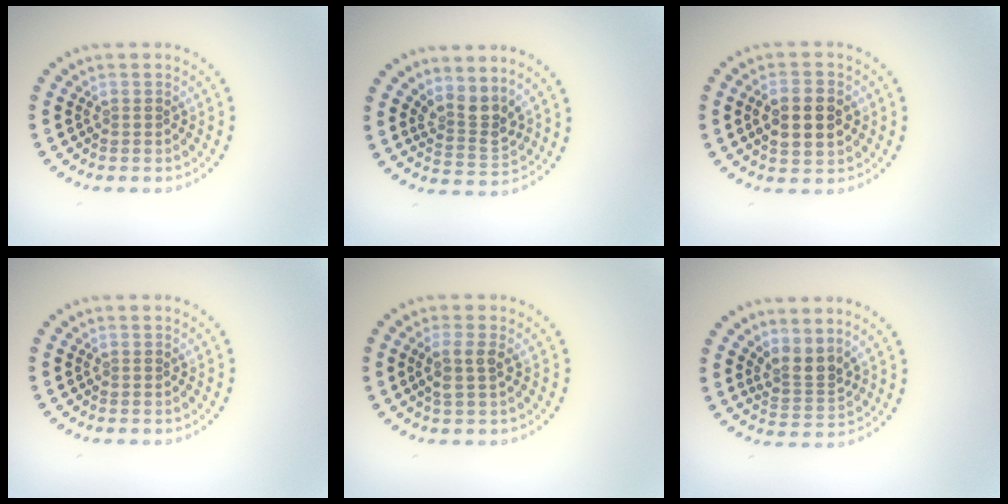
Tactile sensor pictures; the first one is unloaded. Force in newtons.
{"total": 2.8, "press": 2.1, "slide": 1.8}
{"total": 4.6, "press": 4.6, "slide": 0.3}
{"total": 0.0}
{"total": 2.0, "press": 1.7, "slide": 1.0}
{"total": 2.7, "press": 1.9, "slide": 1.9}